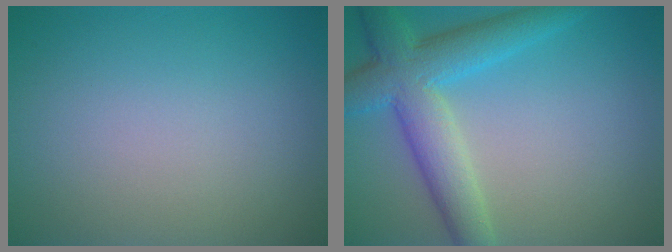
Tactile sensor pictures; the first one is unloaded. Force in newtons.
{"total": 5.4, "press": 5.4, "slide": 0.4}